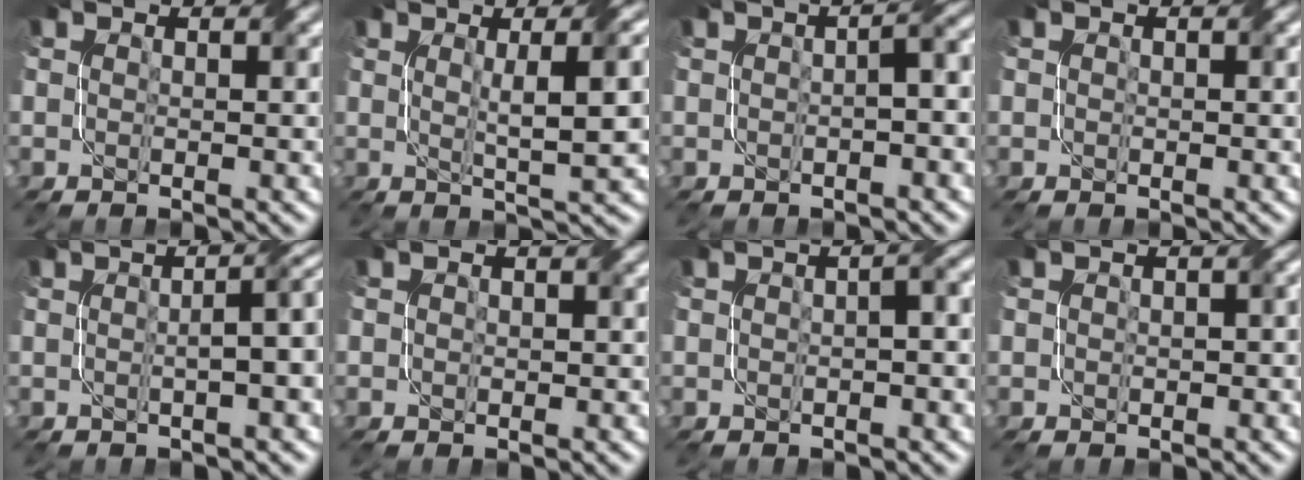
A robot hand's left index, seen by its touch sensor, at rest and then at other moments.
{"total": 6.2, "force": [1.2, 1.3, 5.9], "torque": [-0.070, 0.009, 0.018]}
{"total": 3.1, "force": [-0.2, 0.8, 3.0], "torque": [-0.040, 0.015, -0.003]}
{"total": 0.6, "force": [0.3, 0.4, 0.3], "torque": [-0.003, 0.001, 0.005]}
{"total": 5.5, "force": [0.5, 2.1, 5.1], "torque": [-0.034, 0.024, -0.004]}
{"total": 0.7, "force": [0.3, 0.7, 0.0], "torque": [0.005, -0.003, -0.002]}
{"total": 2.2, "force": [-0.1, 0.5, 2.1], "torque": [-0.029, 0.010, -0.001]}
{"total": 1.2, "force": [0.0, 0.9, 0.8], "torque": [-0.008, 0.000, 0.001]}